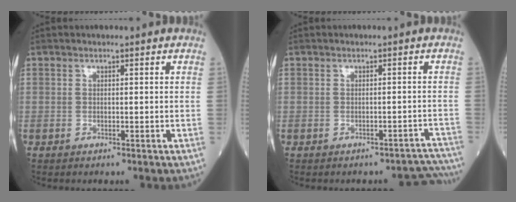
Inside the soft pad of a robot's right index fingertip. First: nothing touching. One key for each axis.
{"total": 4.7, "fx": -4.6, "fy": 1.2, "fz": -0.2, "tx": 0.022, "ty": 0.021, "tz": -0.044}